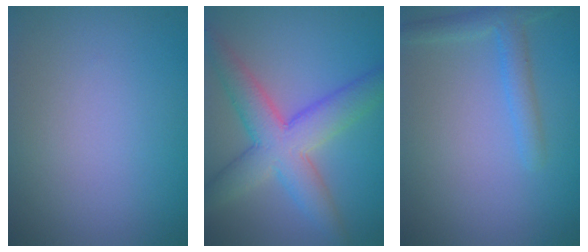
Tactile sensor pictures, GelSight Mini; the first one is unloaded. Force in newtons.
{"total": 6.9, "press": 6.9, "slide": 0.1}
{"total": 2.3, "press": 2.3, "slide": 0.1}